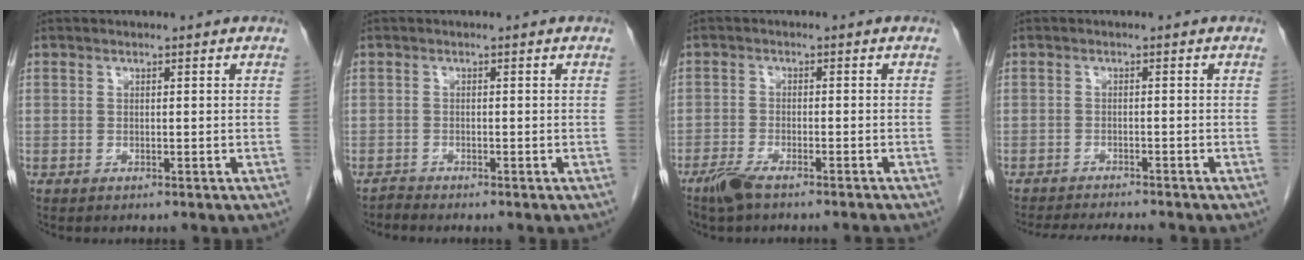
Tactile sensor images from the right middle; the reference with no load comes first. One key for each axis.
{"total": 0.9, "fx": -0.8, "fy": -0.2, "fz": -0.3, "tx": 0.003, "ty": -0.006, "tz": -0.016}
{"total": 5.1, "fx": -4.2, "fy": 0.5, "fz": 2.7, "tx": -0.048, "ty": -0.010, "tz": -0.075}
{"total": 7.6, "fx": -7.0, "fy": 0.3, "fz": 2.8, "tx": -0.037, "ty": -0.013, "tz": -0.106}